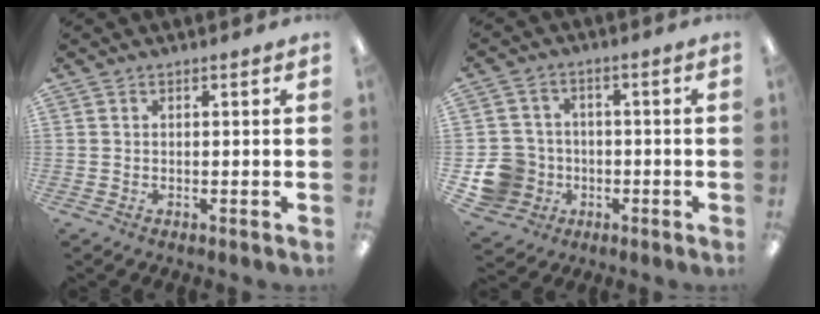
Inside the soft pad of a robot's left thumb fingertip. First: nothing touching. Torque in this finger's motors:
{"motor_torque": [-0.11, 0.17, 0.02, -0.01, 0.00]}